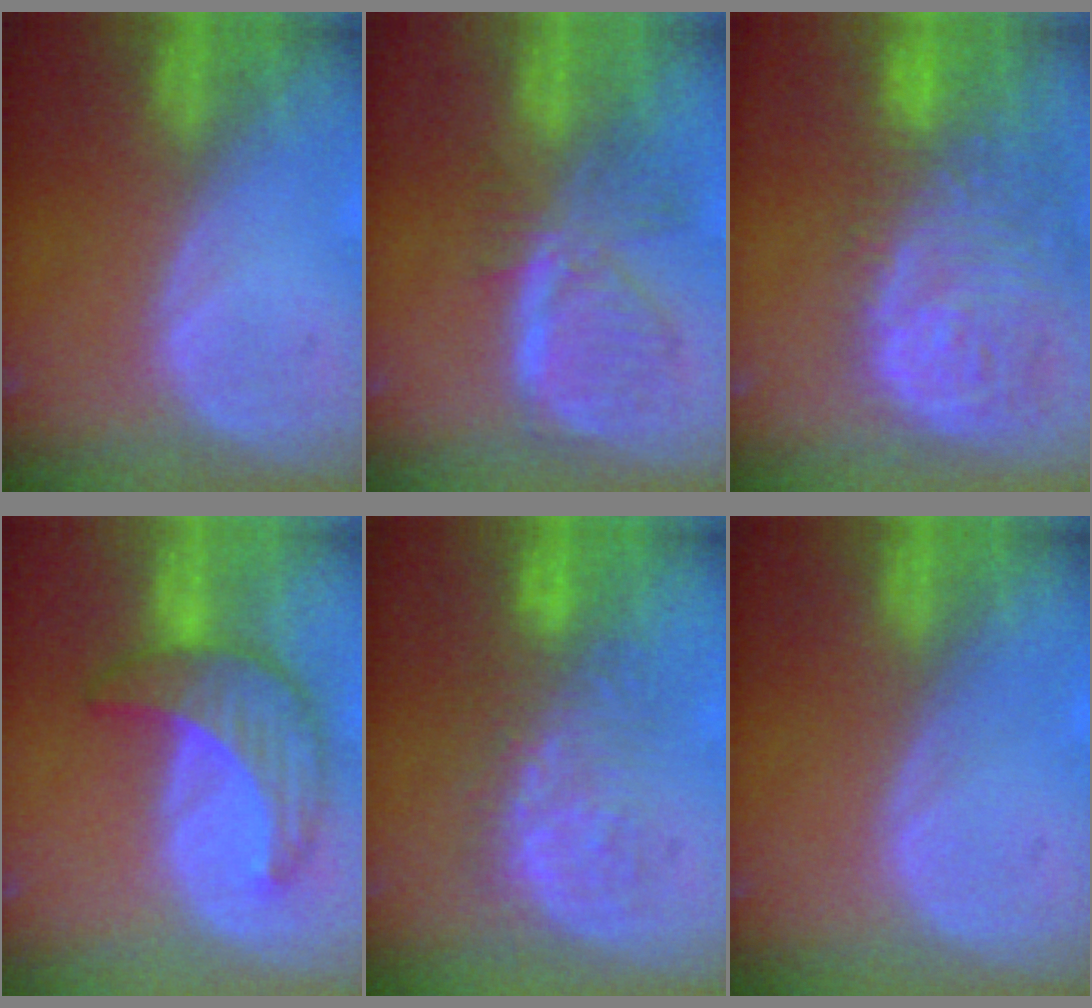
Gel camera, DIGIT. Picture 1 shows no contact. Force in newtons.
{"total": 7.7, "press": 6.9, "slide": 3.3}
{"total": 14.4, "press": 11.8, "slide": 8.2}
{"total": 7.9, "press": 7.9, "slide": 0.4}
{"total": 6.8, "press": 6.7, "slide": 1.4}
{"total": 0.0}